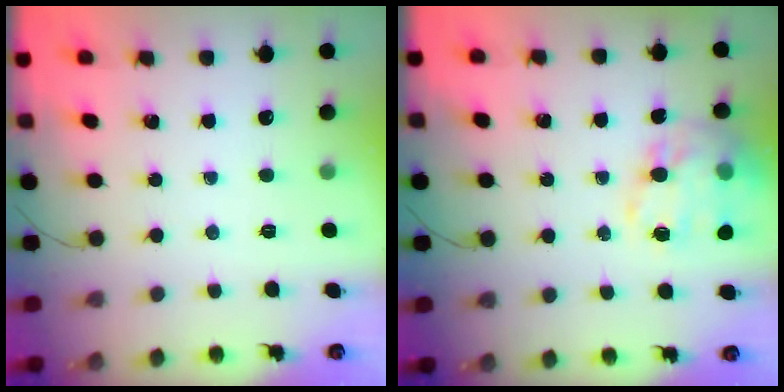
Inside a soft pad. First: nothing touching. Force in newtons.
{"total": 18.9, "press": 18.7, "slide": 2.7}